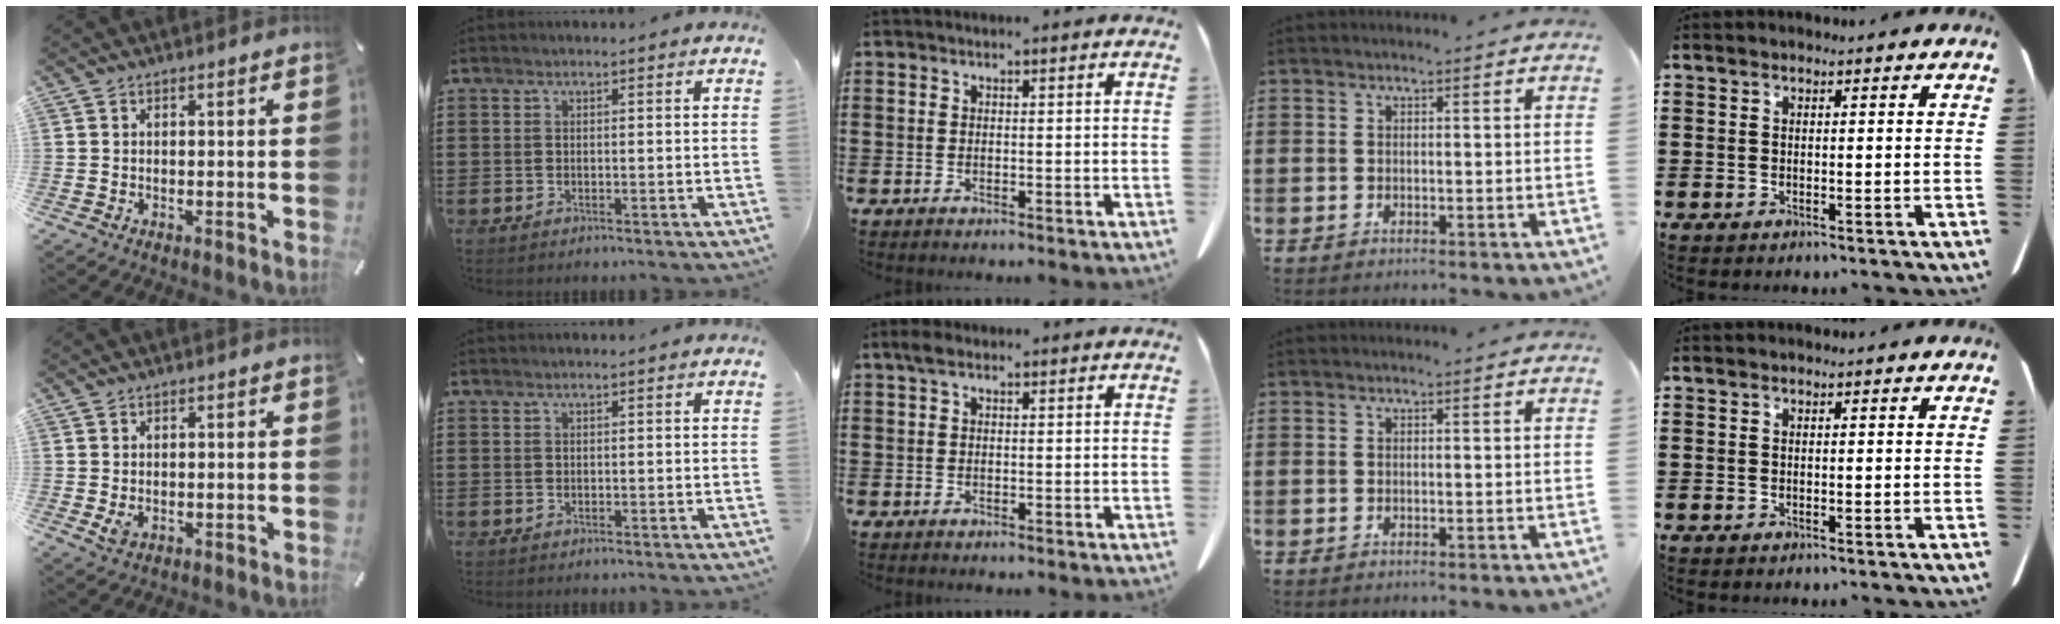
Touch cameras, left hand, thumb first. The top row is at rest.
{"thumb": {"total": 2.2, "force": [-0.1, 1.7, 1.3], "torque": [-0.019, -0.003, -0.003]}, "middle": {"total": 1.5, "force": [0.5, 0.8, 1.2], "torque": [-0.027, 0.005, 0.009]}}